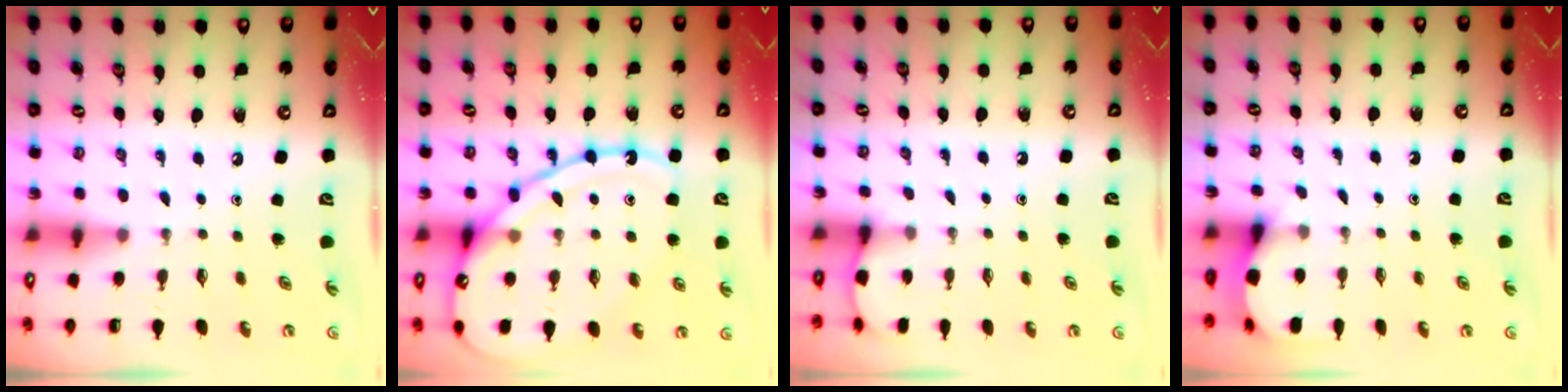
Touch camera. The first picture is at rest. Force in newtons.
{"total": 16.0, "press": 15.9, "slide": 1.6}
{"total": 1.9, "press": 1.9, "slide": 0.2}
{"total": 2.9, "press": 2.9, "slide": 0.3}